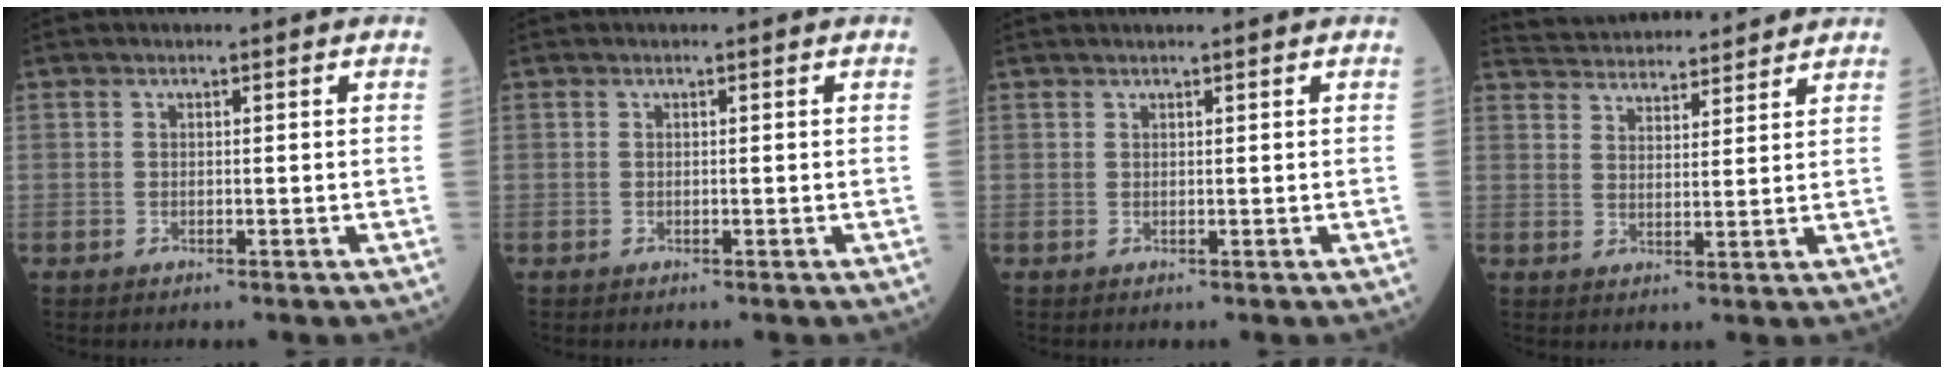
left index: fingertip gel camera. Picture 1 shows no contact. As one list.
[{"total": 0.0}, {"total": 1.3, "force": [1.2, 0.0, 0.5], "torque": [-0.006, 0.021, 0.024]}, {"total": 13.2, "force": [12.7, 1.9, 3.0], "torque": [-0.053, 0.030, 0.188]}]